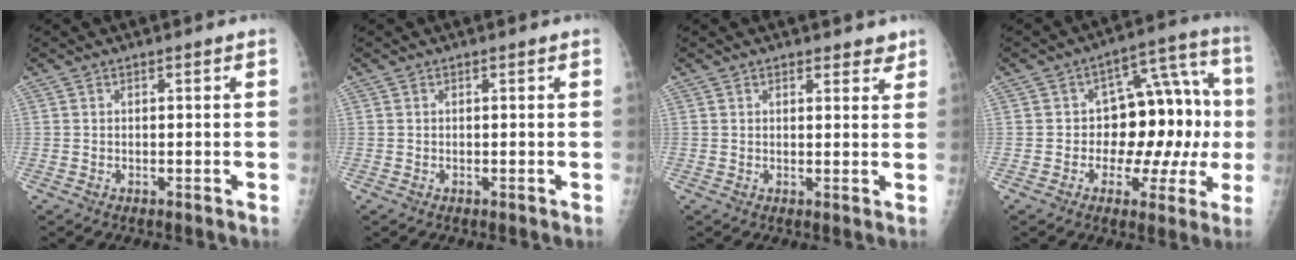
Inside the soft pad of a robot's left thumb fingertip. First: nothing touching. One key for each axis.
{"total": 0.0}
{"total": 3.4, "fx": 2.7, "fy": 1.8, "fz": 1.1, "tx": 0.021, "ty": -0.010, "tz": 0.031}
{"total": 16.6, "fx": -0.6, "fy": 9.7, "fz": 13.4, "tx": -0.125, "ty": 0.048, "tz": -0.006}